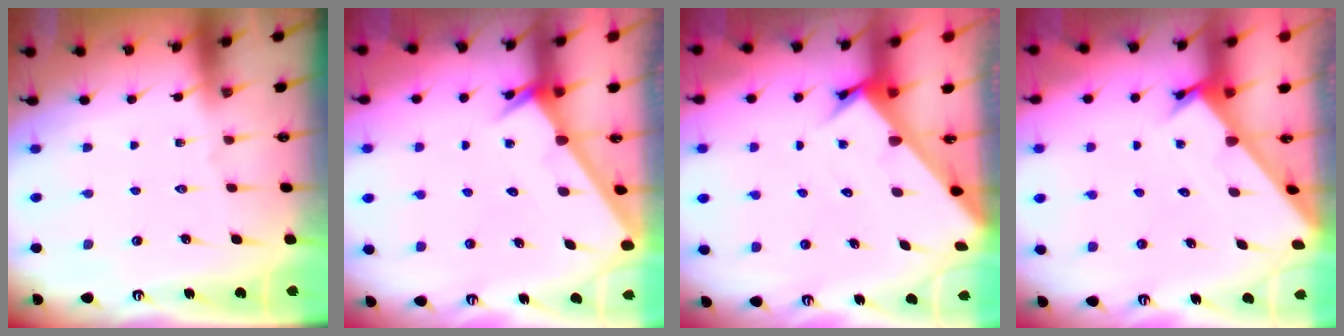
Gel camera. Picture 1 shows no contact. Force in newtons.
{"total": 2.6, "press": 2.6, "slide": 0.0}
{"total": 2.8, "press": 2.8, "slide": 0.2}
{"total": 2.3, "press": 2.3, "slide": 0.0}